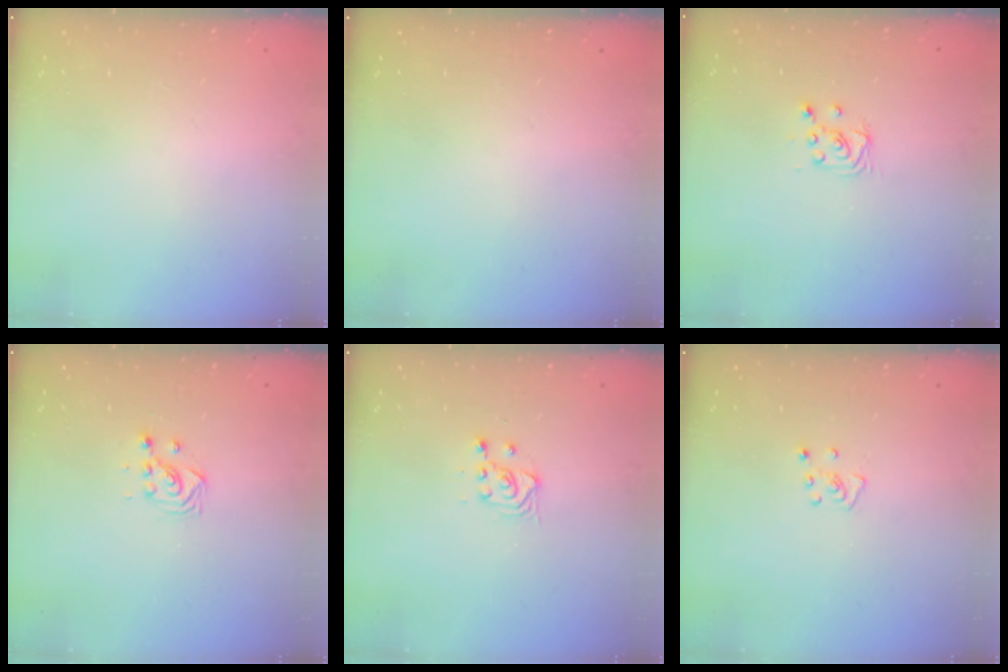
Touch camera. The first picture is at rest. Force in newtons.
{"total": 0.0}
{"total": 4.6, "press": 4.6, "slide": 0.5}
{"total": 2.9, "press": 2.9, "slide": 0.3}
{"total": 3.6, "press": 3.3, "slide": 1.4}
{"total": 4.3, "press": 4.2, "slide": 0.4}